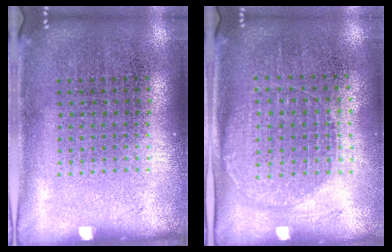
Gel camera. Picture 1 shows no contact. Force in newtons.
{"total": 1.4, "press": 1.2, "slide": 0.6}